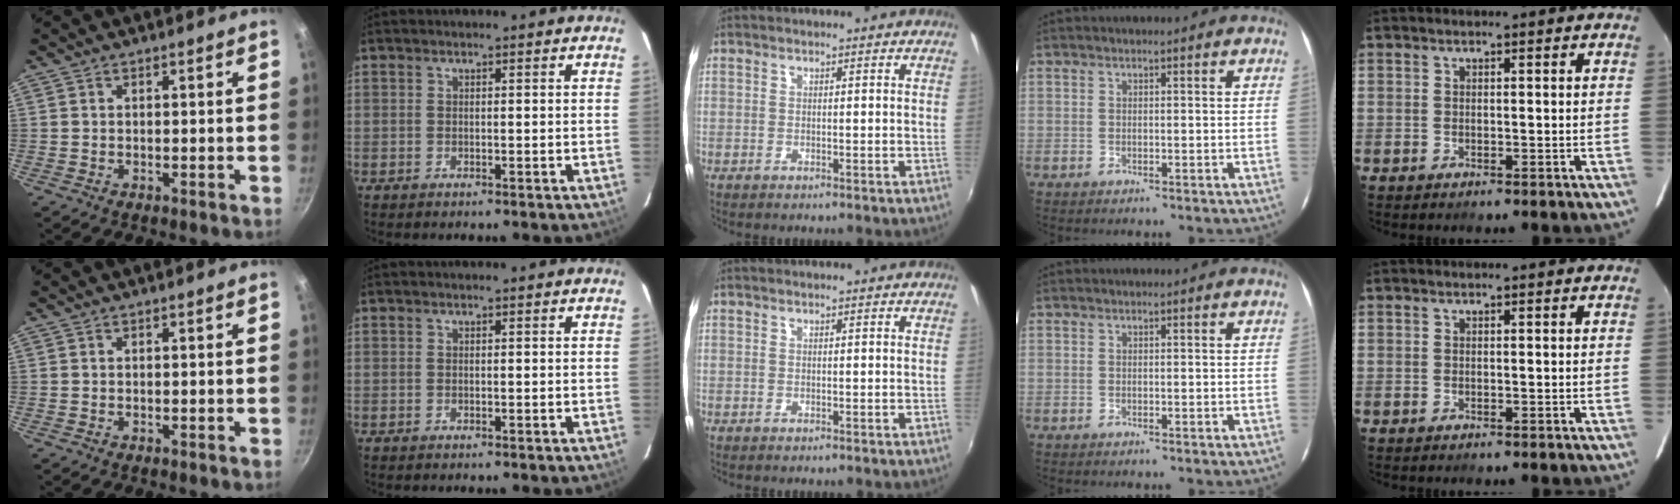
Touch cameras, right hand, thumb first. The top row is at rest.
{}